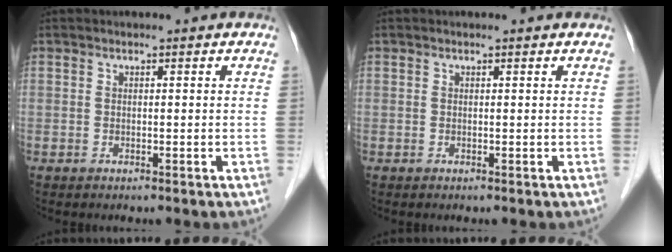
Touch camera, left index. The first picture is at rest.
{"total": 0.0}